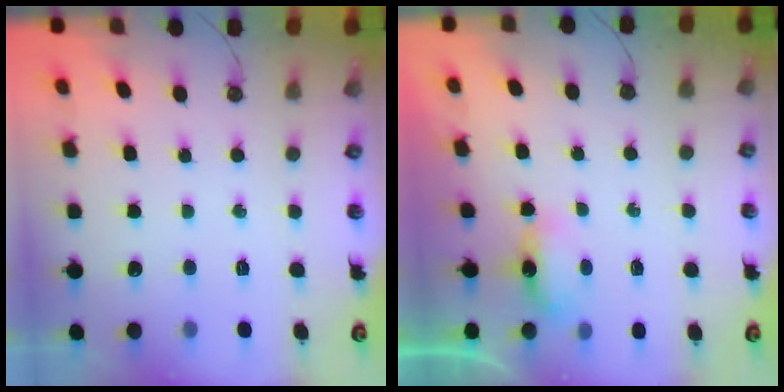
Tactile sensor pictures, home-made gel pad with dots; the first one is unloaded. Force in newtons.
{"total": 3.7, "press": 3.7, "slide": 0.4}